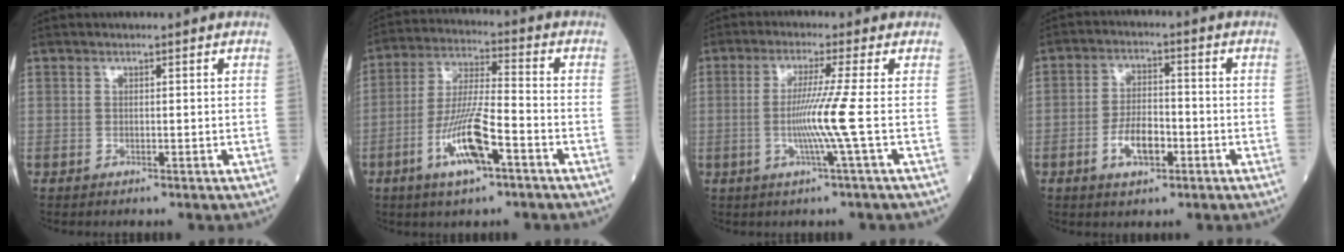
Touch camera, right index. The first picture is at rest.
{"total": 11.0, "force": [-5.0, 1.8, 9.6], "torque": [-0.189, -0.005, -0.091]}
{"total": 6.5, "force": [-1.0, -2.4, 6.0], "torque": [-0.122, -0.013, -0.018]}
{"total": 6.2, "force": [-2.4, 2.7, 5.0], "torque": [-0.096, 0.005, -0.043]}